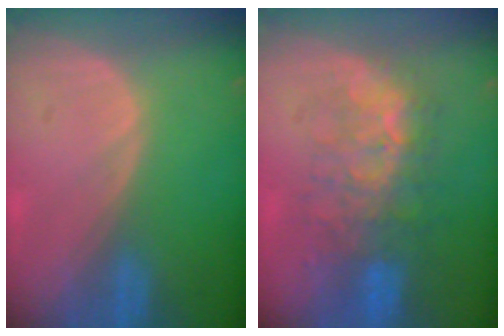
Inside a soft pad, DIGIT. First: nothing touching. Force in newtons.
{"total": 8.7, "press": 8.3, "slide": 2.5}